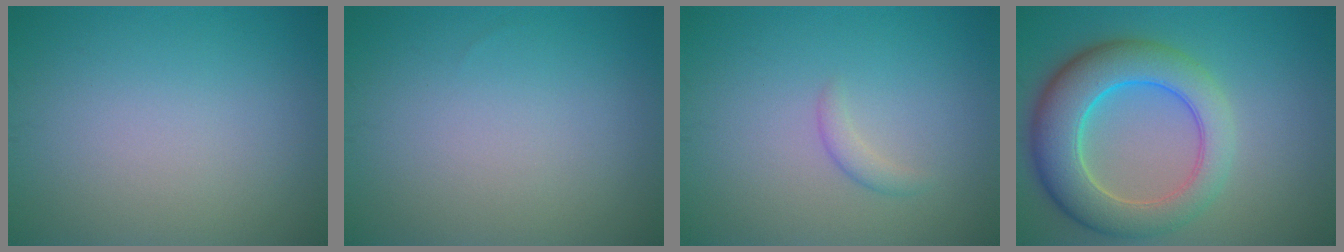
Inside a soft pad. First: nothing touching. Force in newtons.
{"total": 0.0}
{"total": 1.1, "press": 1.1, "slide": 0.0}
{"total": 8.3, "press": 8.3, "slide": 0.4}